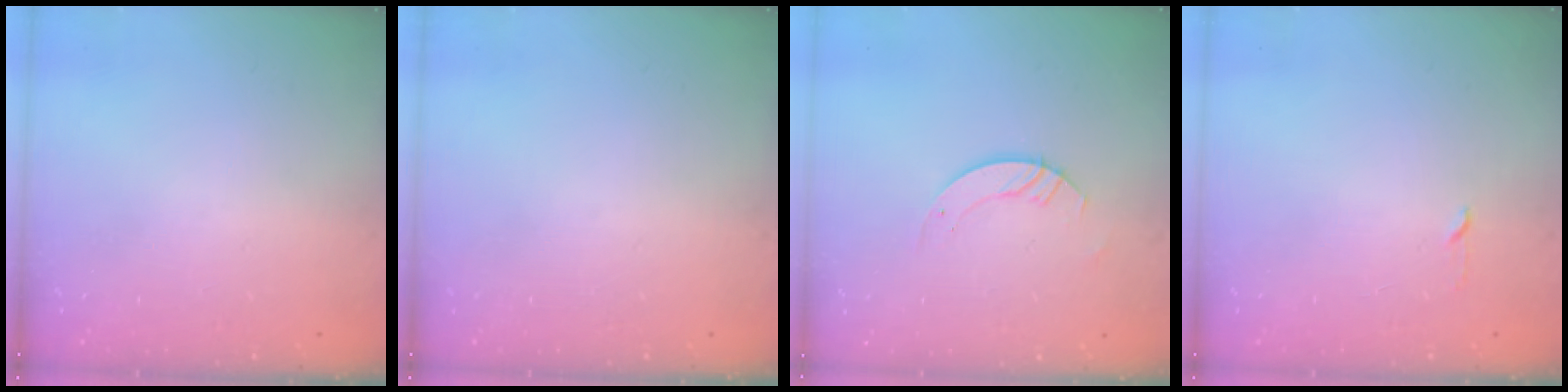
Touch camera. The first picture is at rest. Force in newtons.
{"total": 0.0}
{"total": 3.5, "press": 3.5, "slide": 0.4}
{"total": 2.3, "press": 2.2, "slide": 0.3}